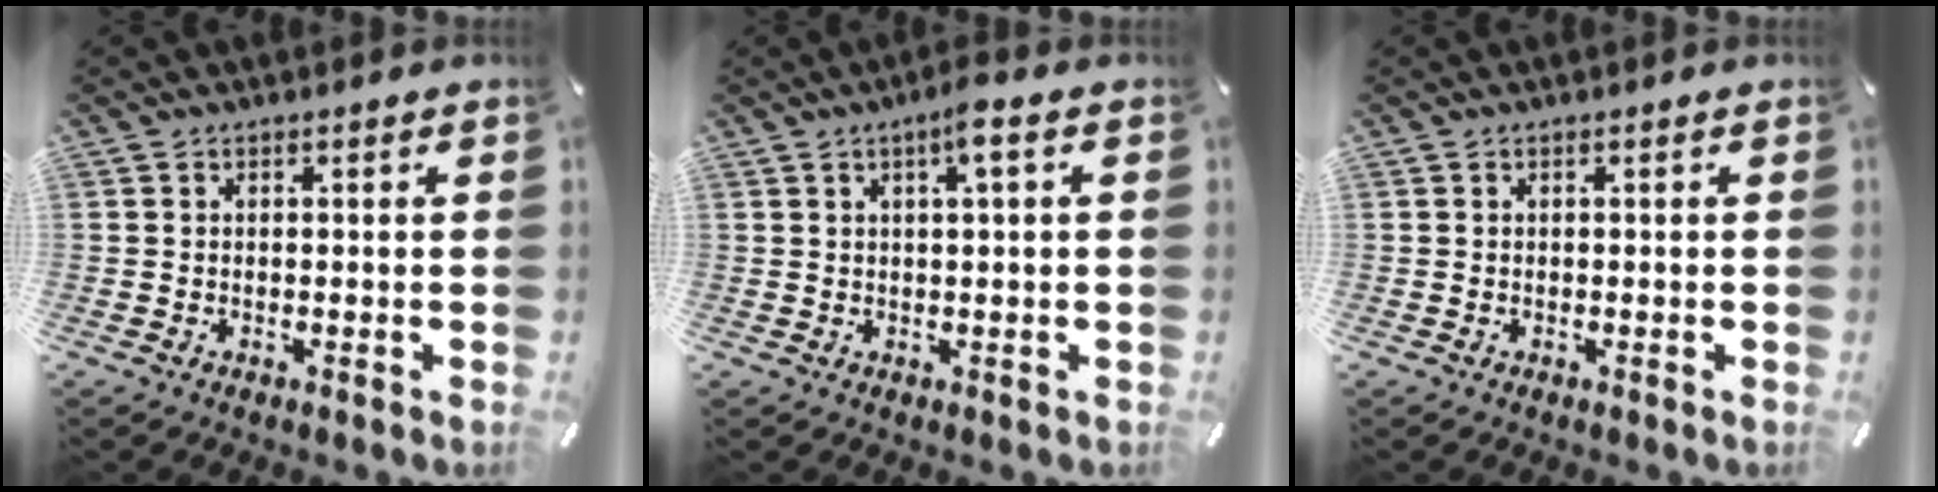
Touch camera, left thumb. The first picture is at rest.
{"total": 3.9, "force": [1.9, 0.5, 3.3], "torque": [-0.060, -0.001, 0.030]}
{"total": 0.0}